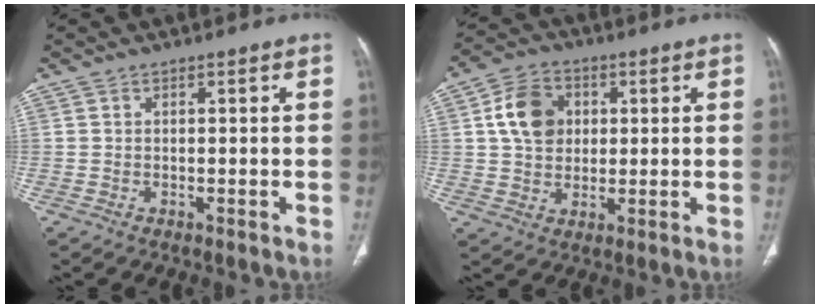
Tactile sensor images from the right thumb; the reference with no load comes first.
{"total": 9.6, "force": [2.1, 7.5, 5.6], "torque": [-0.080, 0.002, 0.033]}